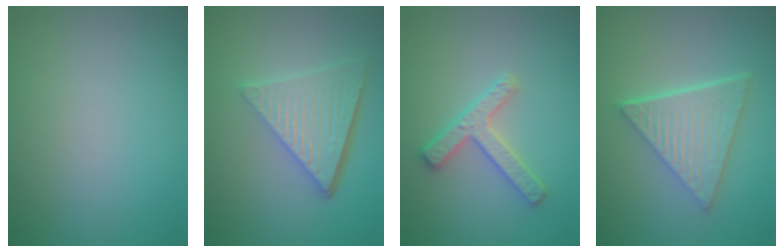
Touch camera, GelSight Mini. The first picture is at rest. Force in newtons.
{"total": 6.6, "press": 4.4, "slide": 4.9}
{"total": 2.9, "press": 2.9, "slide": 0.5}
{"total": 6.1, "press": 4.4, "slide": 4.2}